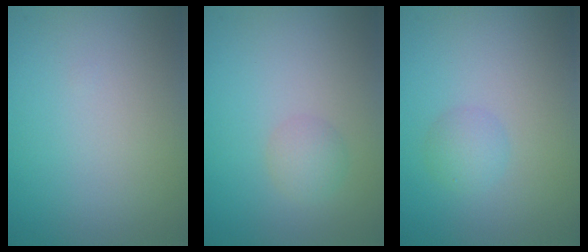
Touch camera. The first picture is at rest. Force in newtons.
{"total": 1.6, "press": 1.6, "slide": 0.0}
{"total": 1.7, "press": 1.7, "slide": 0.1}